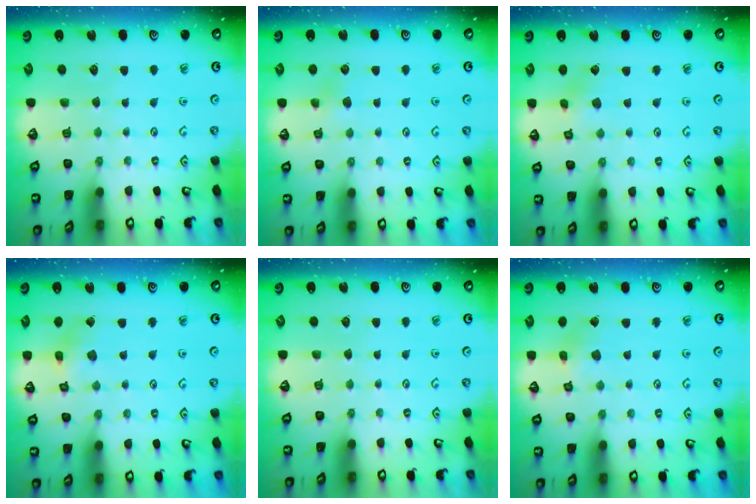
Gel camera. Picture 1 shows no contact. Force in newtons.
{"total": 2.6, "press": 2.6, "slide": 0.5}
{"total": 3.1, "press": 3.0, "slide": 0.6}
{"total": 3.7, "press": 3.7, "slide": 0.4}
{"total": 0.0}
{"total": 3.8, "press": 3.8, "slide": 0.2}